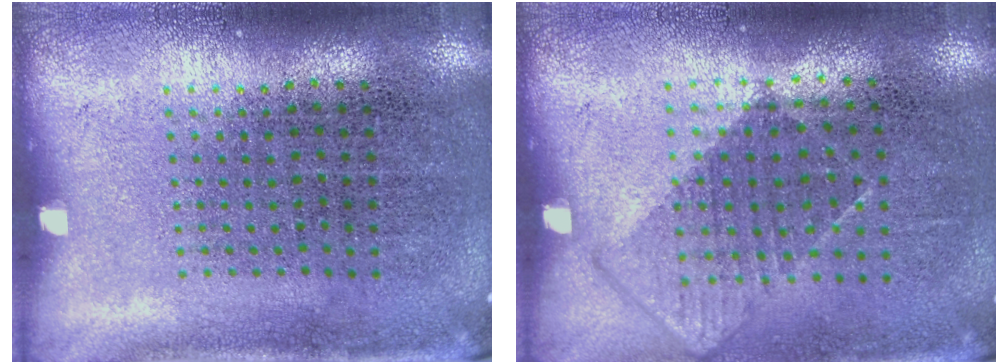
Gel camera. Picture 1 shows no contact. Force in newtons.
{"total": 0.8, "press": 0.7, "slide": 0.4}